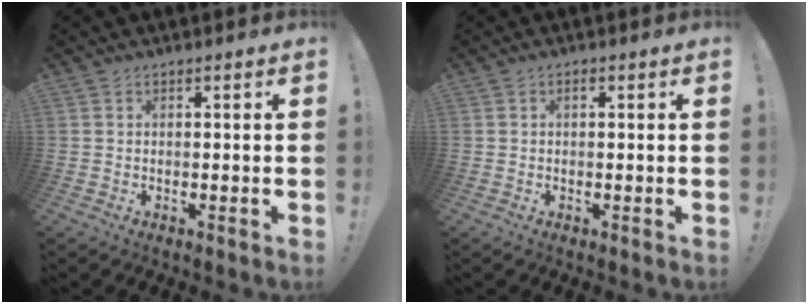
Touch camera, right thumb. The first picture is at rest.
{"total": 0.7, "force": [0.2, 0.3, 0.5], "torque": [-0.006, 0.002, 0.001]}